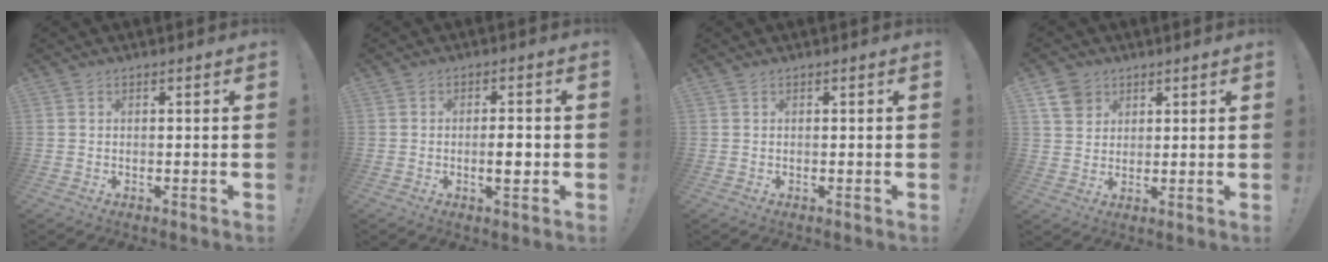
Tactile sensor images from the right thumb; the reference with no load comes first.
{"total": 4.3, "force": [-1.1, 1.0, 4.0], "torque": [-0.051, -0.002, -0.022]}
{"total": 0.0}
{"total": 6.9, "force": [4.2, 5.2, 1.8], "torque": [-0.024, -0.021, 0.082]}